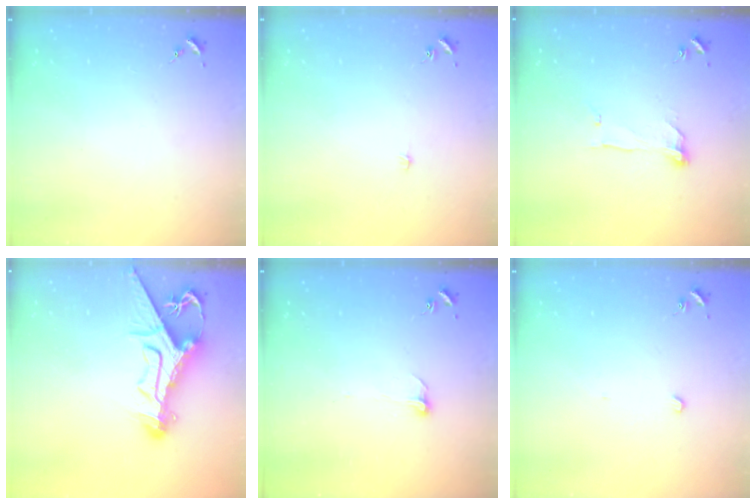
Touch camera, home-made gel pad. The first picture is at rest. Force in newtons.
{"total": 2.6, "press": 2.6, "slide": 0.2}
{"total": 7.9, "press": 7.8, "slide": 0.3}
{"total": 15.5, "press": 15.4, "slide": 1.3}
{"total": 5.3, "press": 5.3, "slide": 0.6}
{"total": 2.2, "press": 2.2, "slide": 0.2}